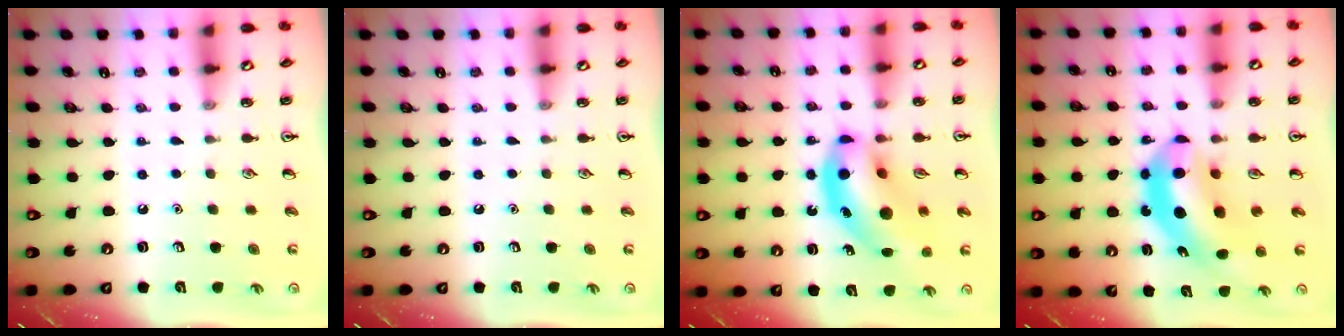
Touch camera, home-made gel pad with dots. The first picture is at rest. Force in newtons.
{"total": 0.0}
{"total": 14.9, "press": 14.2, "slide": 4.5}
{"total": 11.7, "press": 11.1, "slide": 3.7}